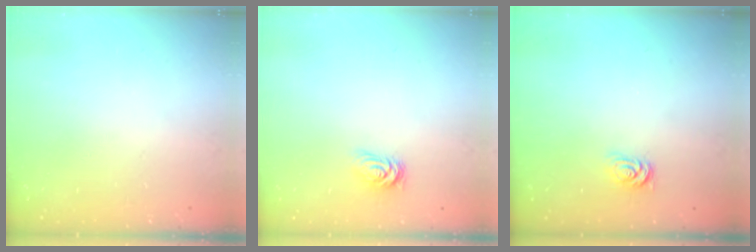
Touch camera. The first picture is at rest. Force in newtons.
{"total": 3.4, "press": 3.4, "slide": 0.5}
{"total": 2.5, "press": 2.5, "slide": 0.3}